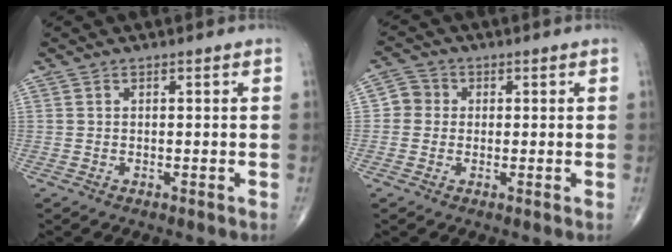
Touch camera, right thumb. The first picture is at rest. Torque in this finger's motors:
{"motor_torque": [-0.28, 0.09, -0.17, -0.38, 0.01]}